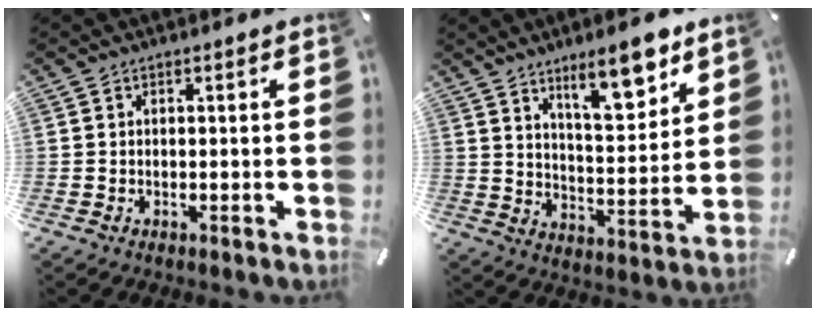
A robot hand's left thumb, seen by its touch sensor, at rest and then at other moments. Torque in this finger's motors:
{"motor_torque": [0.43, 0.32, 1.38, -1.40, 0.27]}